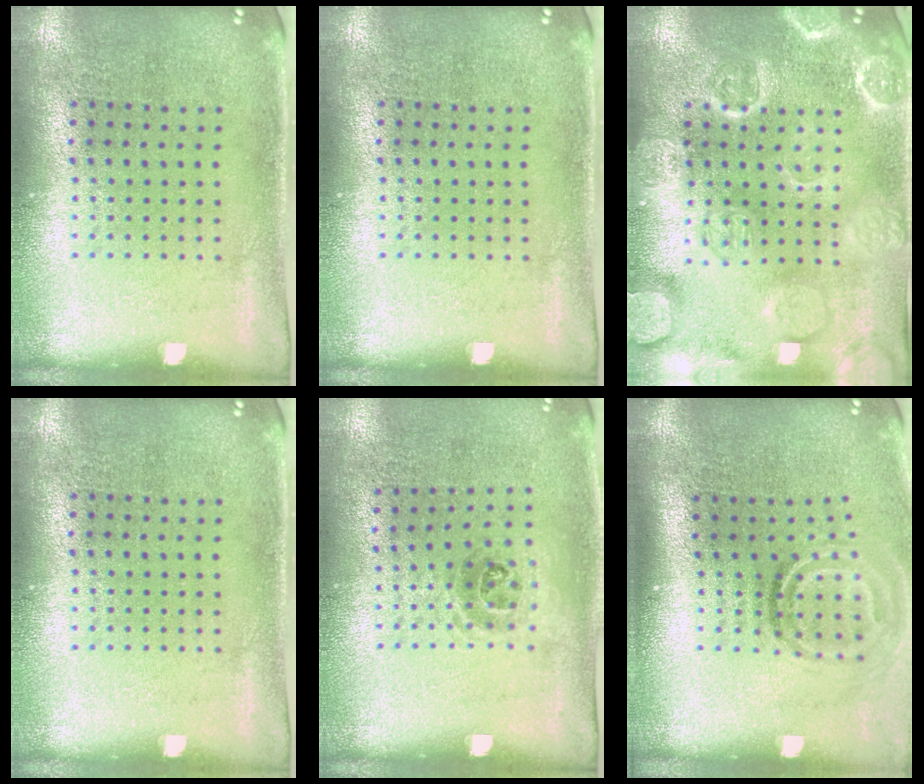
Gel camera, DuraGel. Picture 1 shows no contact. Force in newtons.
{"total": 0.0}
{"total": 3.6, "press": 3.6, "slide": 0.5}
{"total": 0.0}
{"total": 1.0, "press": 0.6, "slide": 0.7}
{"total": 1.9, "press": 1.2, "slide": 1.5}